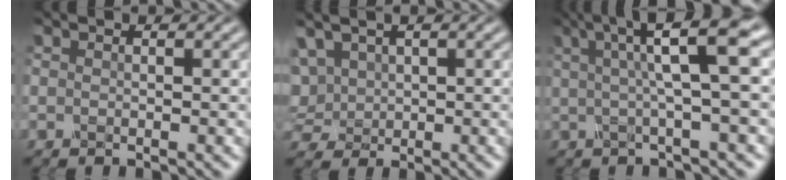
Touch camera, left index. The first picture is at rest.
{"total": 4.5, "force": [2.0, 3.2, 2.5], "torque": [-0.094, 0.020, 0.042]}
{"total": 7.3, "force": [2.2, 1.1, 6.8], "torque": [-0.098, 0.022, 0.034]}